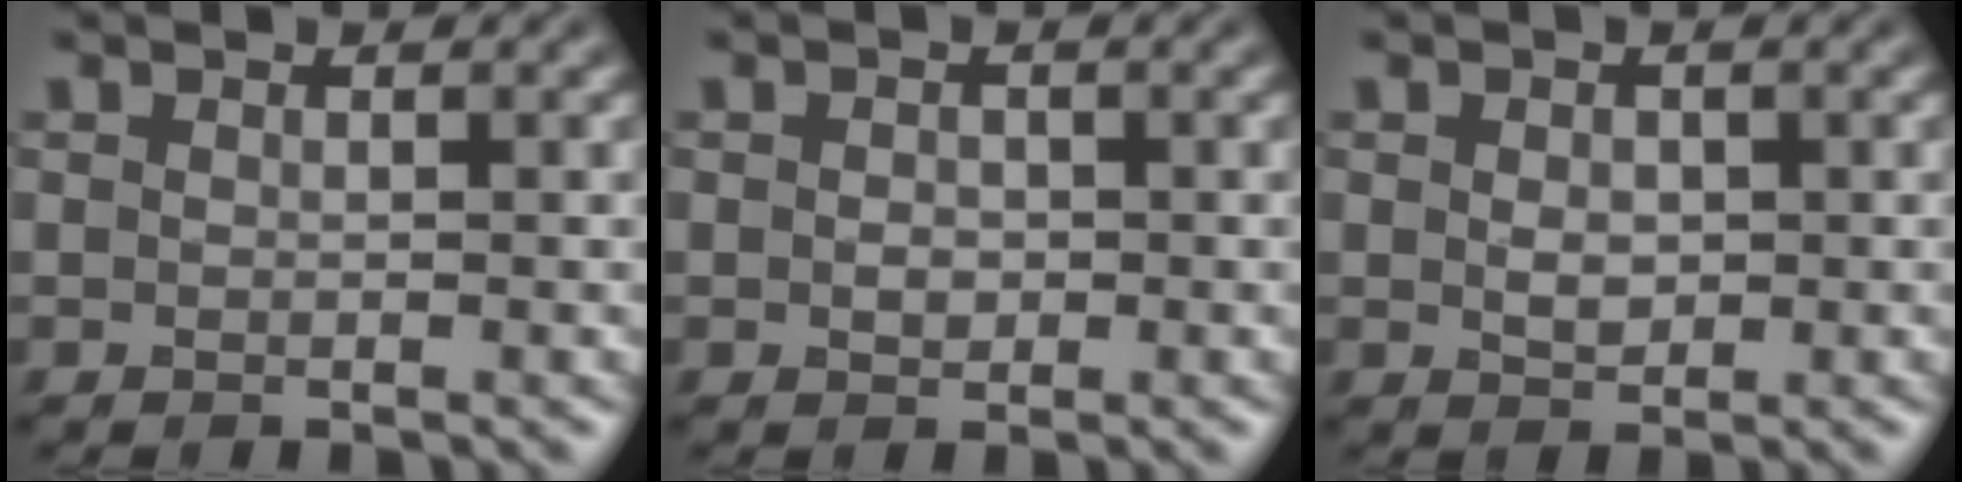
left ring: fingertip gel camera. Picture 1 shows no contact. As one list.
[{"total": 1.1, "force": [-0.1, 0.9, 0.7], "torque": [-0.013, -0.003, -0.002]}, {"total": 1.6, "force": [0.1, 1.2, 1.1], "torque": [-0.022, -0.003, 0.003]}]